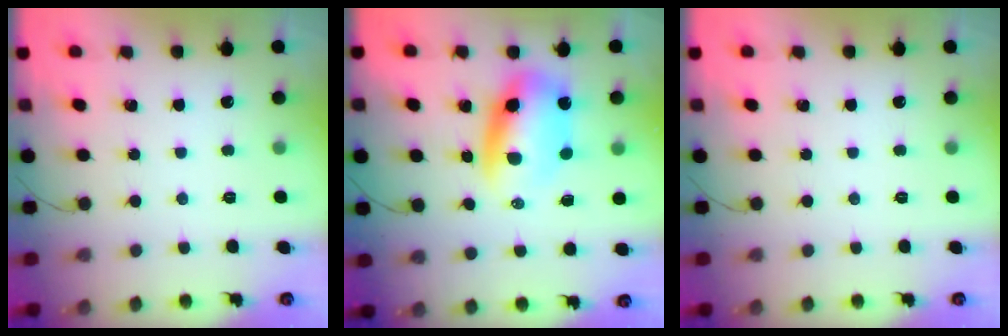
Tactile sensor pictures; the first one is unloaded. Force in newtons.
{"total": 9.7, "press": 9.4, "slide": 2.6}
{"total": 0.0}